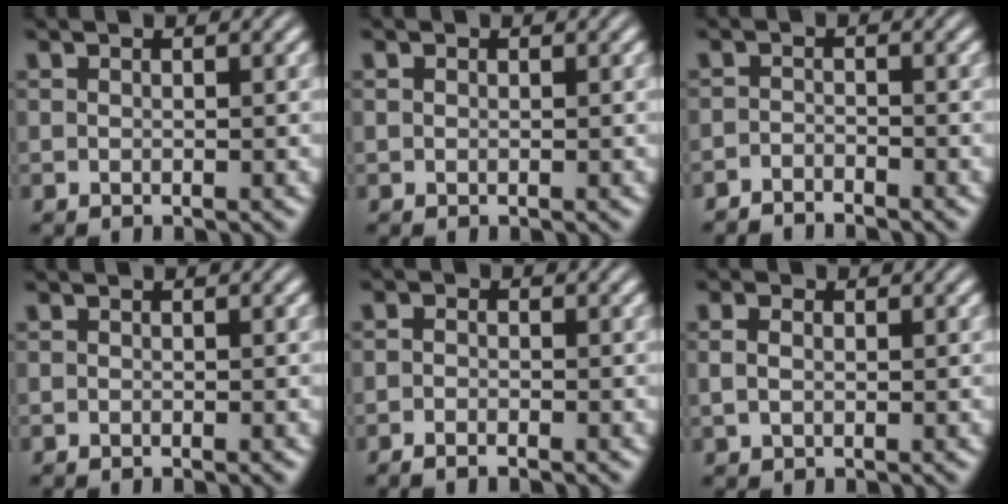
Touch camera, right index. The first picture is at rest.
{"total": 0.0}
{"total": 2.5, "force": [-2.3, -0.6, -0.5], "torque": [0.019, -0.010, -0.040]}
{"total": 0.6, "force": [-0.4, -0.5, 0.1], "torque": [0.004, -0.001, -0.007]}
{"total": 1.4, "force": [-1.3, -0.4, 0.2], "torque": [0.001, -0.006, -0.023]}
{"total": 0.7, "force": [0.2, -0.2, 0.7], "torque": [-0.012, -0.004, 0.010]}